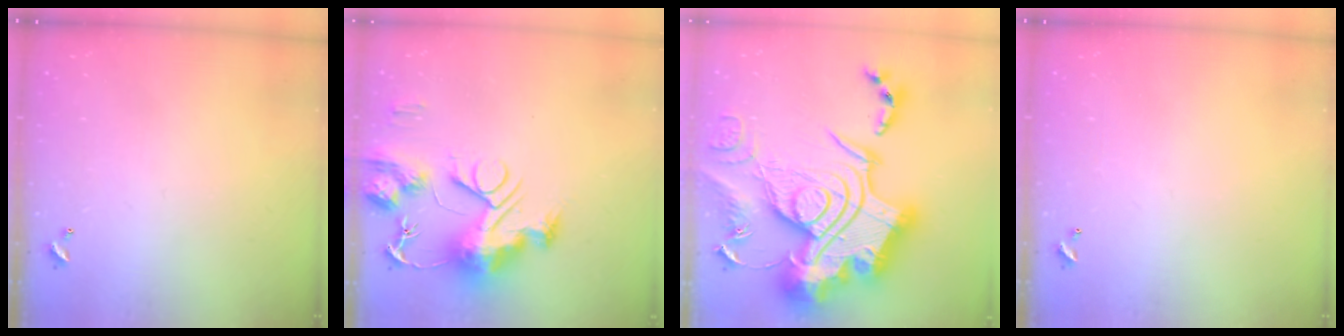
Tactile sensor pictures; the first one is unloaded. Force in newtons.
{"total": 14.8, "press": 14.7, "slide": 1.3}
{"total": 0.7, "press": 0.7, "slide": 0.1}
{"total": 0.0}